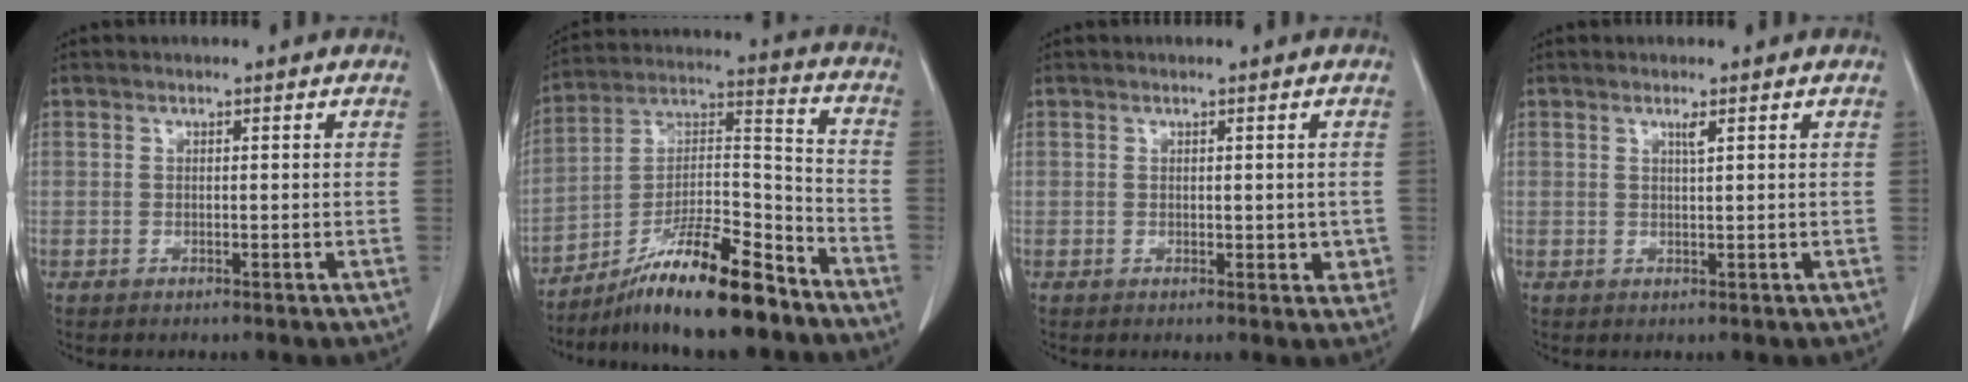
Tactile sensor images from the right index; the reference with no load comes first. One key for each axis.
{"total": 16.2, "fx": -12.3, "fy": 1.9, "fz": 10.5, "tx": -0.180, "ty": 0.010, "tz": -0.208}
{"total": 2.4, "fx": 0.1, "fy": 1.6, "fz": 1.8, "tx": -0.011, "ty": -0.001, "tz": 0.003}
{"total": 1.1, "fx": 0.6, "fy": -0.2, "fz": 0.9, "tx": -0.019, "ty": -0.003, "tz": 0.012}